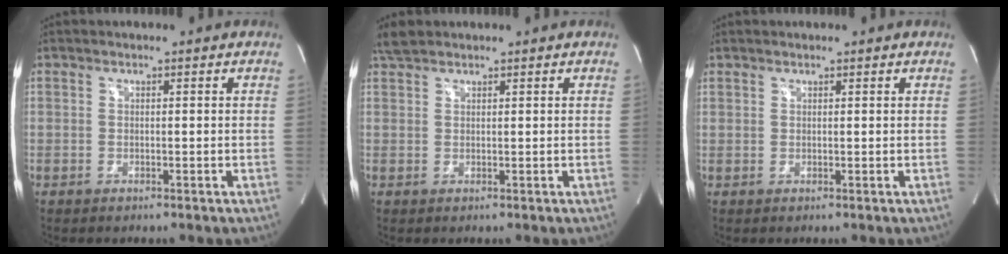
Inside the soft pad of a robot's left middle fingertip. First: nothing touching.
{"total": 2.2, "force": [2.1, 0.6, 0.6], "torque": [-0.019, 0.011, 0.042]}
{"total": 0.8, "force": [0.6, 0.5, 0.0], "torque": [0.002, 0.003, 0.008]}